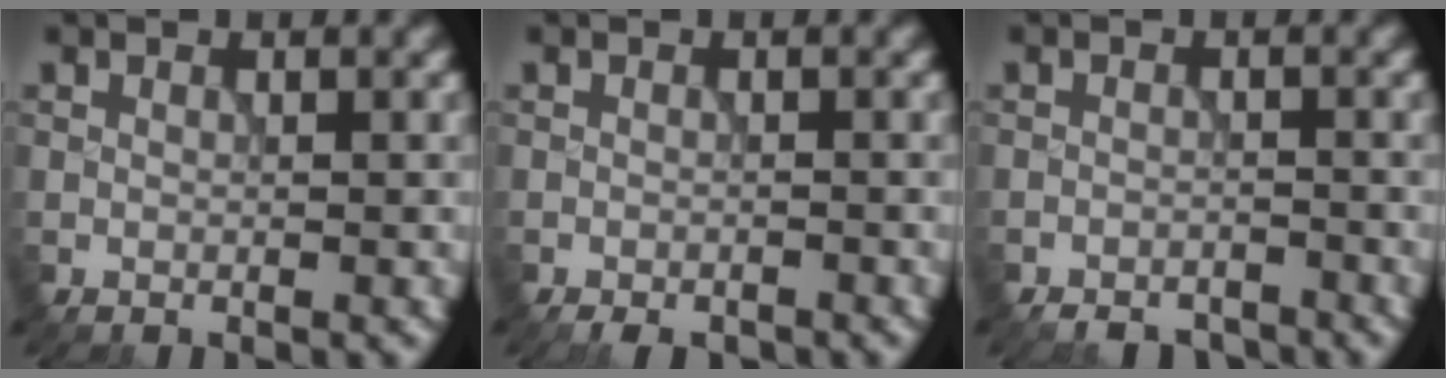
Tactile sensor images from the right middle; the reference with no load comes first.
{"total": 2.2, "force": [-2.0, 0.7, 0.8], "torque": [-0.014, -0.006, -0.031]}
{"total": 3.0, "force": [-2.8, 0.9, 0.7], "torque": [-0.009, -0.003, -0.047]}